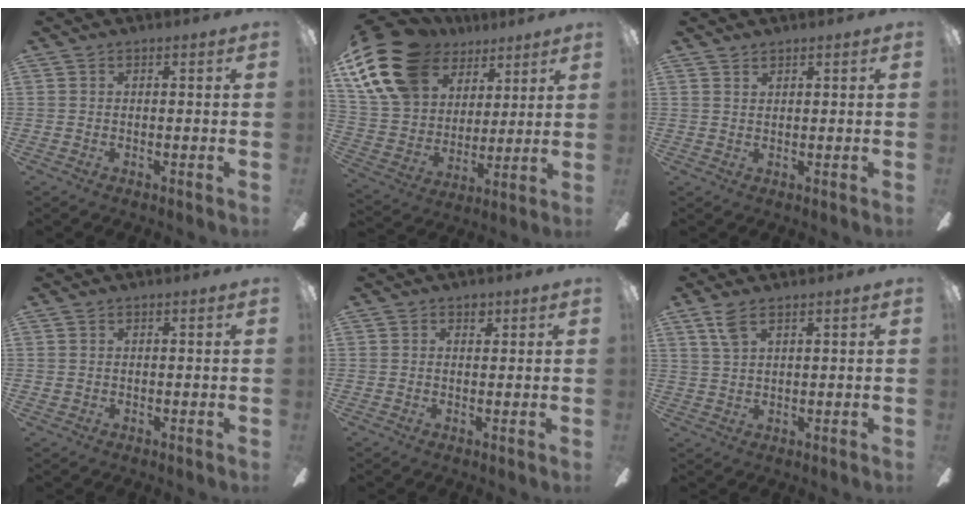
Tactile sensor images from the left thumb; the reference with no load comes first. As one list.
[{"total": 20.6, "force": [11.6, 13.6, 10.2], "torque": [-0.223, -0.044, 0.223]}, {"total": 1.3, "force": [1.2, 0.3, 0.1], "torque": [-0.003, -0.001, 0.024]}, {"total": 0.6, "force": [0.4, 0.5, 0.1], "torque": [-0.003, 0.003, 0.007]}, {"total": 1.7, "force": [1.1, 1.2, 0.7], "torque": [0.002, -0.003, 0.016]}, {"total": 4.7, "force": [3.1, 1.8, 3.1], "torque": [-0.070, -0.002, 0.058]}]